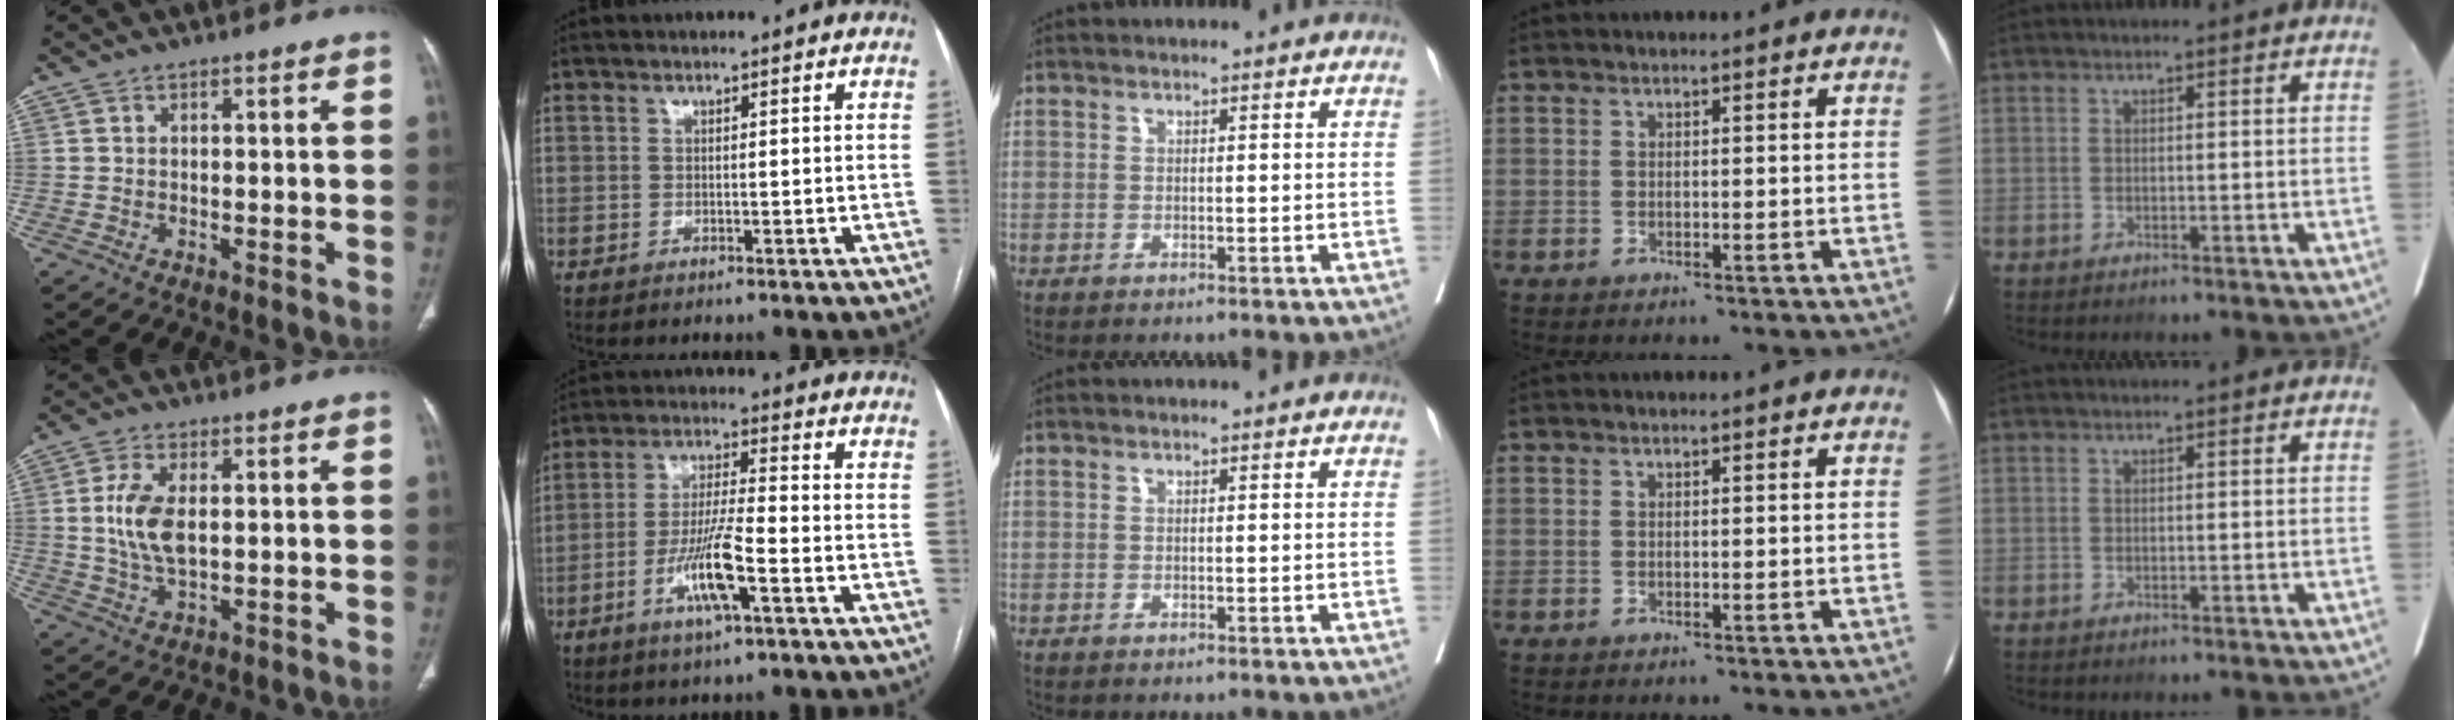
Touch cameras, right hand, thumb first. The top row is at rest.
{"thumb": {"total": 8.1, "force": [0.8, 4.1, 6.9], "torque": [-0.148, -0.005, 0.018]}, "index": {"total": 9.0, "force": [-3.7, 0.7, 8.2], "torque": [-0.161, -0.004, -0.068]}}